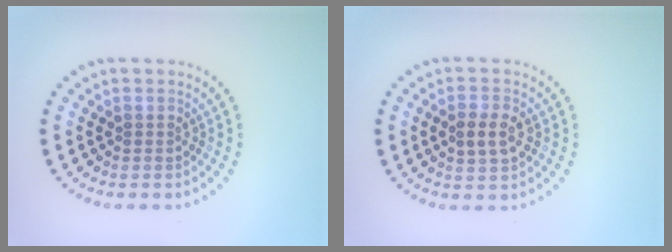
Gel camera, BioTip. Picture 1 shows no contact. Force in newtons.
{"total": 2.7, "press": 2.7, "slide": 0.1}